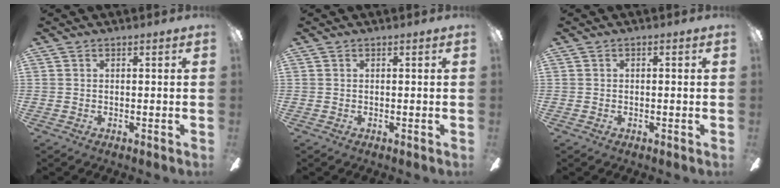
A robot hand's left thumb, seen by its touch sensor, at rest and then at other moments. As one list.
[{"total": 0.0}, {"total": 0.5, "force": [-0.2, 0.3, 0.4], "torque": [-0.007, 0.002, -0.005]}]